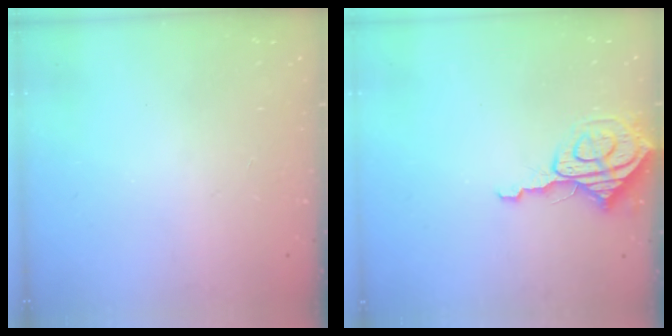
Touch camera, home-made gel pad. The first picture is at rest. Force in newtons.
{"total": 7.9, "press": 7.8, "slide": 0.8}